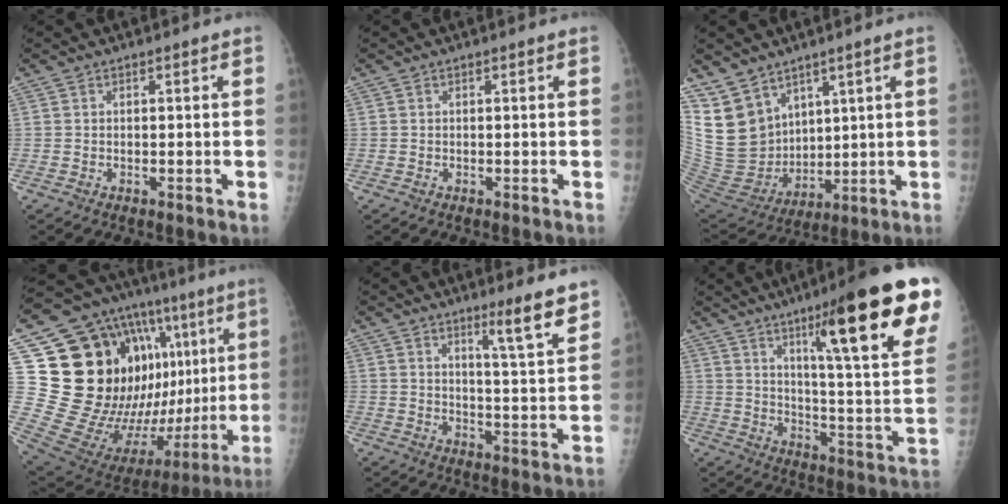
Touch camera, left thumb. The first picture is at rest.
{"total": 0.0}
{"total": 13.2, "force": [8.7, 8.8, 4.8], "torque": [-0.068, -0.046, 0.202]}
{"total": 36.6, "force": [7.9, 15.9, 32.0], "torque": [-0.448, 0.010, 0.150]}
{"total": 8.1, "force": [5.8, 0.3, 5.7], "torque": [-0.073, -0.048, 0.084]}
{"total": 26.1, "force": [14.2, 3.7, 21.6], "torque": [-0.280, -0.052, 0.211]}